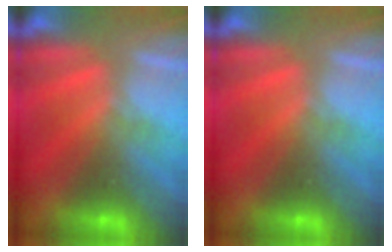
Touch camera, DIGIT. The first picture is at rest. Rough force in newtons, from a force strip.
{"total": 0.0}